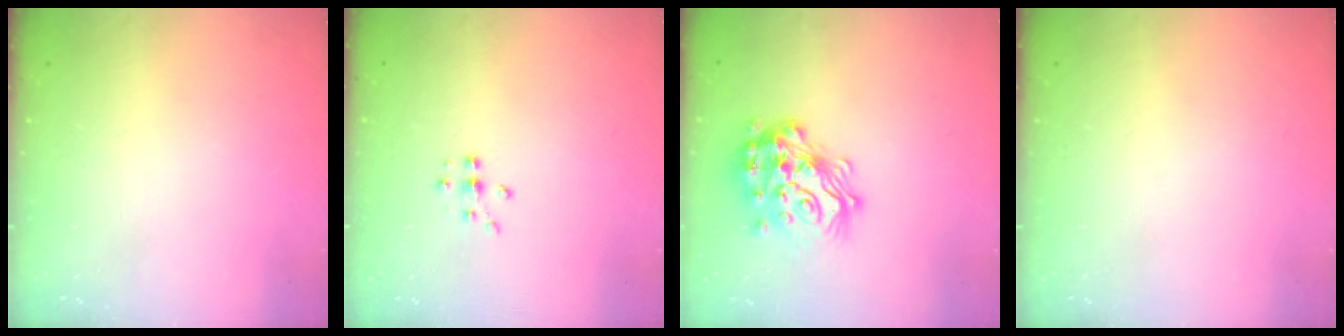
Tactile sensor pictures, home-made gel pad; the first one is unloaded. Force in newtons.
{"total": 5.6, "press": 5.5, "slide": 0.7}
{"total": 20.7, "press": 20.7, "slide": 1.2}
{"total": 0.0}